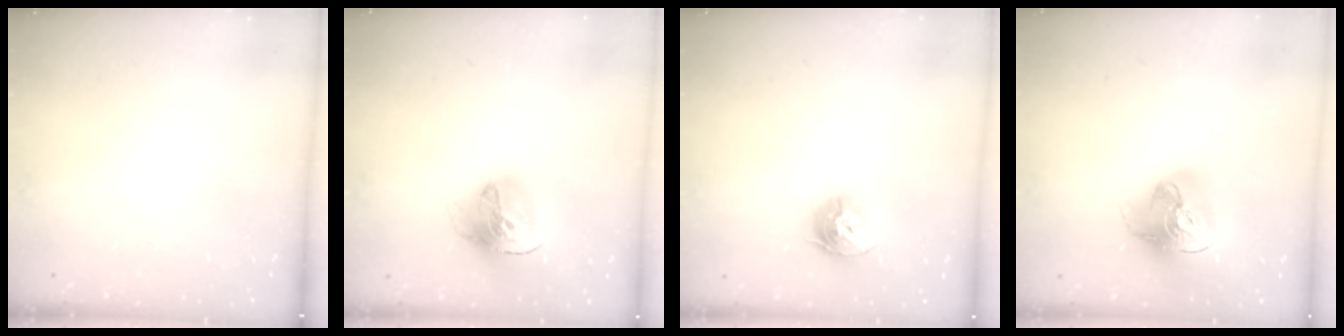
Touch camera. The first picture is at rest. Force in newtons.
{"total": 16.7, "press": 16.6, "slide": 1.8}
{"total": 9.6, "press": 9.6, "slide": 0.9}
{"total": 17.6, "press": 17.5, "slide": 1.7}